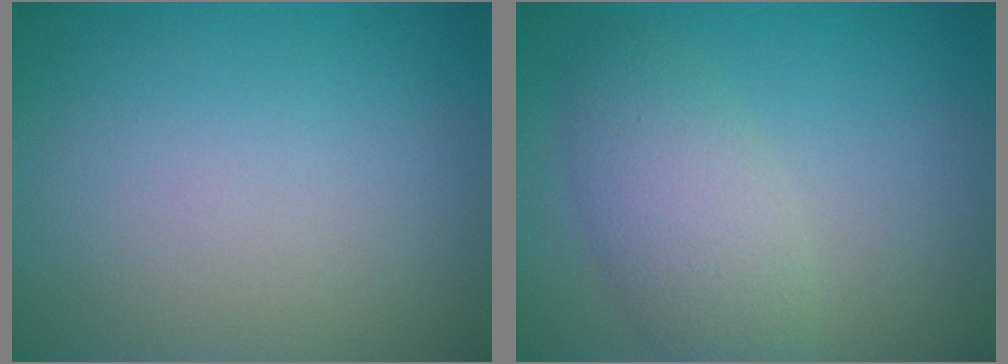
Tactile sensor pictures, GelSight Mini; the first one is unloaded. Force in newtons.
{"total": 4.3, "press": 4.3, "slide": 0.0}